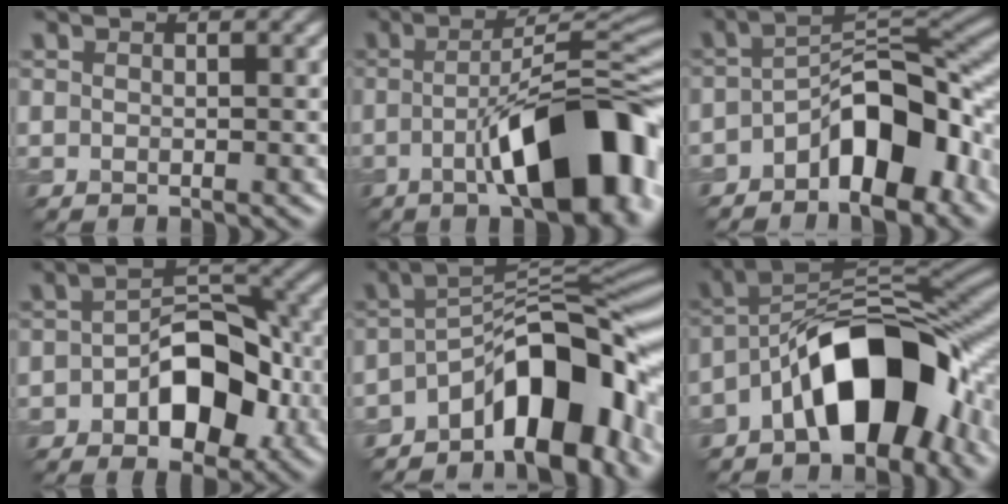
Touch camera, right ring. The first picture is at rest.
{"total": 12.7, "force": [-3.9, 4.0, 11.4], "torque": [-0.157, 0.012, -0.050]}
{"total": 8.7, "force": [-4.2, 3.4, 6.8], "torque": [-0.100, 0.021, -0.072]}
{"total": 7.6, "force": [-2.5, 4.3, 5.8], "torque": [-0.079, 0.016, -0.036]}
{"total": 11.4, "force": [-5.8, 4.5, 8.8], "torque": [-0.113, 0.016, -0.093]}
{"total": 11.2, "force": [-4.8, 5.1, 8.7], "torque": [-0.127, 0.024, -0.084]}